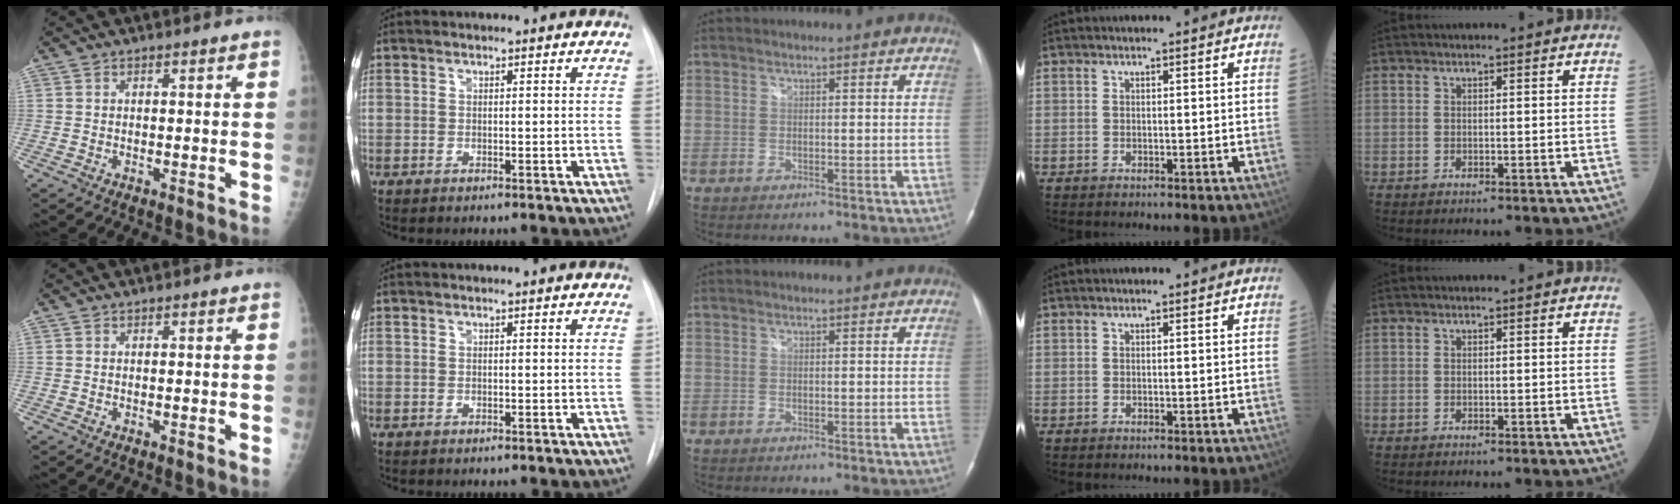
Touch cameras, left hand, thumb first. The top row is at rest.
{}